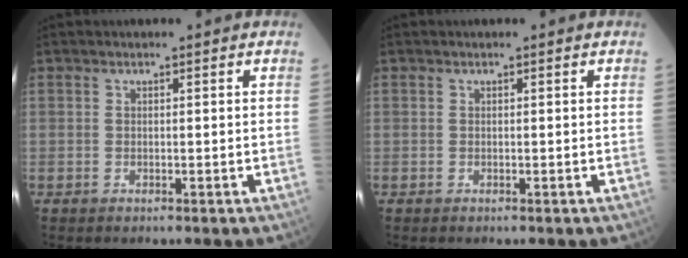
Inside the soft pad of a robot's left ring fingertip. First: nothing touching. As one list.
[{"total": 0.0}]